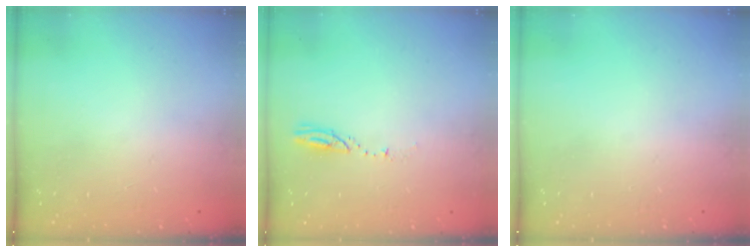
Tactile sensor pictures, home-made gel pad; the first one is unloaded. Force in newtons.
{"total": 3.3, "press": 3.3, "slide": 0.3}
{"total": 0.0}